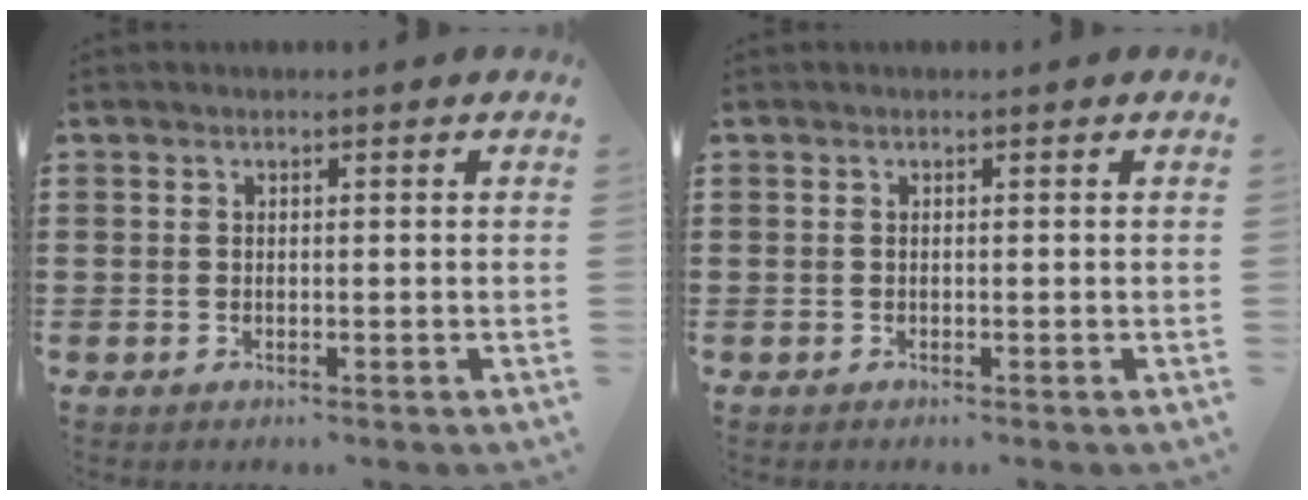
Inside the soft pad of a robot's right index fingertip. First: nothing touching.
{"total": 0.0}